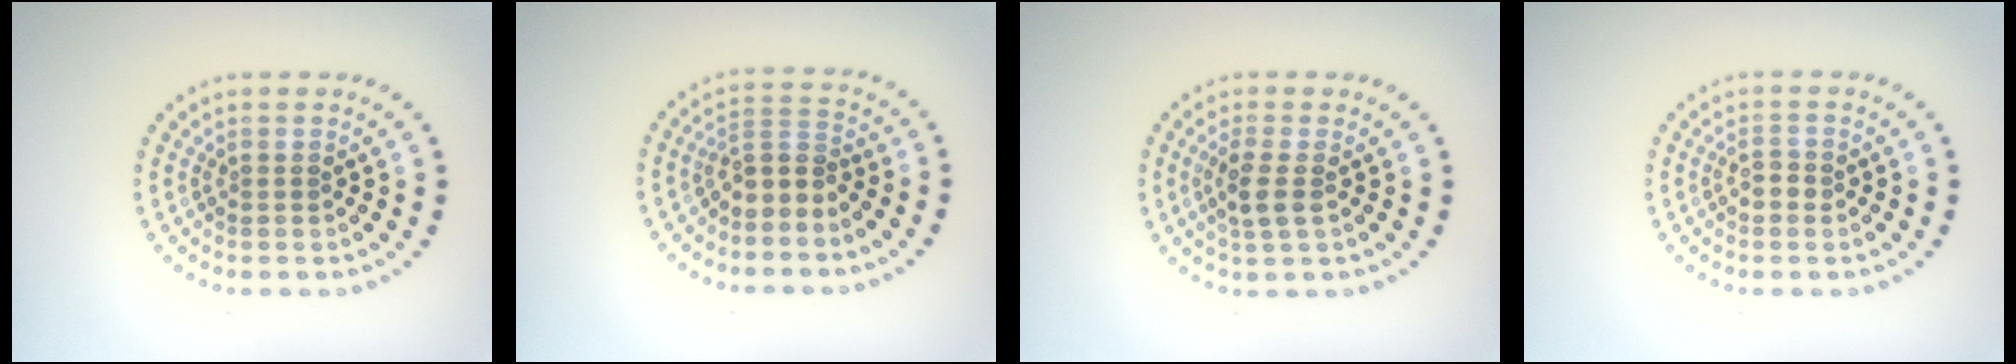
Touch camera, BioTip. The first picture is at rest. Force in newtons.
{"total": 2.4, "press": 2.0, "slide": 1.4}
{"total": 2.3, "press": 2.1, "slide": 0.9}
{"total": 1.3, "press": 1.3, "slide": 0.1}